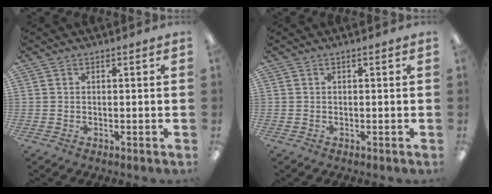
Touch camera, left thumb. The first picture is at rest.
{"total": 0.0}